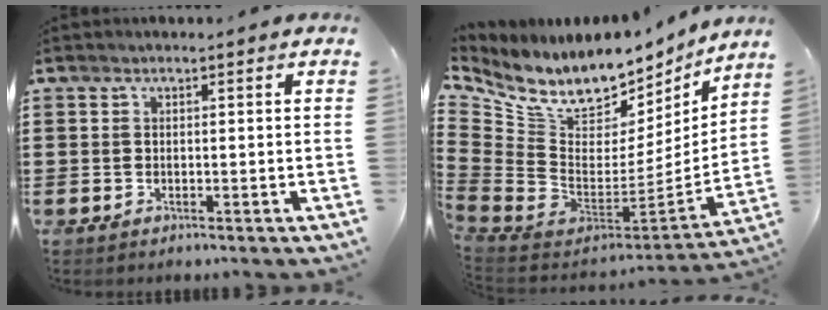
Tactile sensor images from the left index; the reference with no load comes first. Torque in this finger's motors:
{"motor_torque": [2.14, 0.00, 0.76, 0.06]}